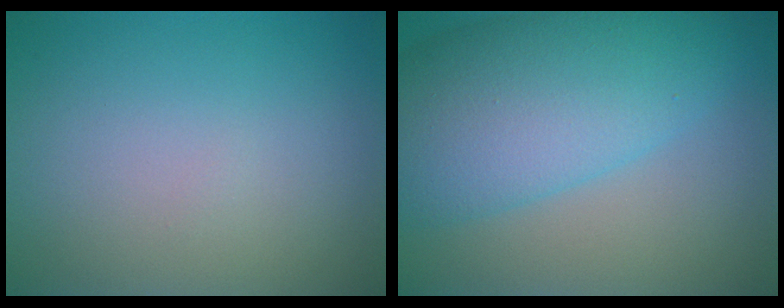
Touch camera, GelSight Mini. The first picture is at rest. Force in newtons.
{"total": 9.9, "press": 9.9, "slide": 0.2}